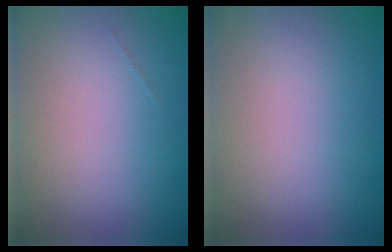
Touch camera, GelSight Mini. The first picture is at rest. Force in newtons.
{"total": 0.0}